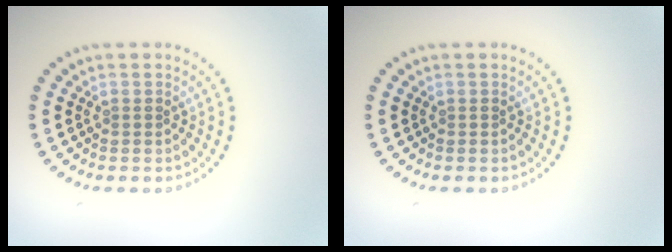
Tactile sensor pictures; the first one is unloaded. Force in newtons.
{"total": 0.0}